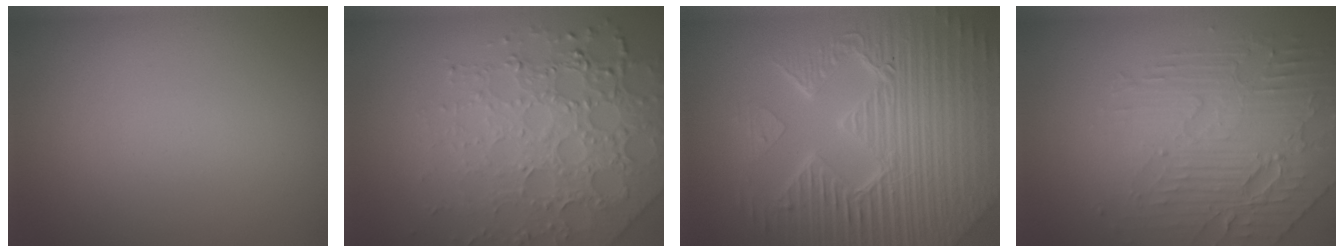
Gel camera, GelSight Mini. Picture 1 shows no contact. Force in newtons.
{"total": 7.3, "press": 5.2, "slide": 5.2}
{"total": 11.3, "press": 7.2, "slide": 8.6}
{"total": 5.6, "press": 4.4, "slide": 3.4}